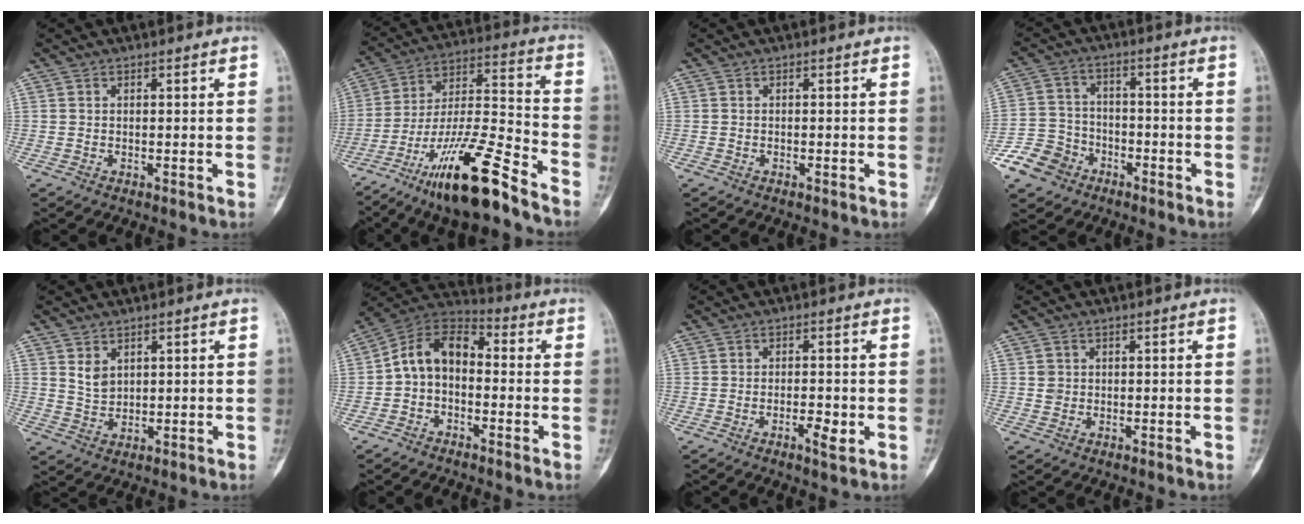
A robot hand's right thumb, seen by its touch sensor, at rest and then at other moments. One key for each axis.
{"total": 20.0, "fx": -13.6, "fy": 3.3, "fz": 14.3, "tx": -0.285, "ty": 0.068, "tz": -0.241}
{"total": 0.0}
{"total": 9.2, "fx": -5.6, "fy": 7.0, "fz": 2.4, "tx": -0.030, "ty": 0.038, "tz": -0.110}
{"total": 3.4, "fx": 1.6, "fy": 2.4, "fz": 1.8, "tx": -0.019, "ty": -0.014, "tz": 0.037}
{"total": 10.2, "fx": -1.0, "fy": 7.0, "fz": 7.3, "tx": -0.113, "ty": 0.048, "tz": -0.037}
{"total": 3.6, "fx": -1.2, "fy": 1.1, "fz": 3.1, "tx": -0.053, "ty": -0.001, "tz": -0.021}
{"total": 1.5, "fx": 0.2, "fy": 1.4, "fz": 0.4, "tx": 0.002, "ty": 0.004, "tz": 0.005}